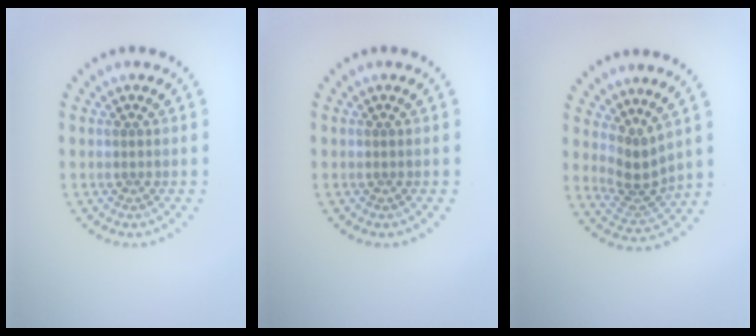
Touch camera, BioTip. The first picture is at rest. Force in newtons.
{"total": 0.0}
{"total": 2.8, "press": 2.2, "slide": 1.8}